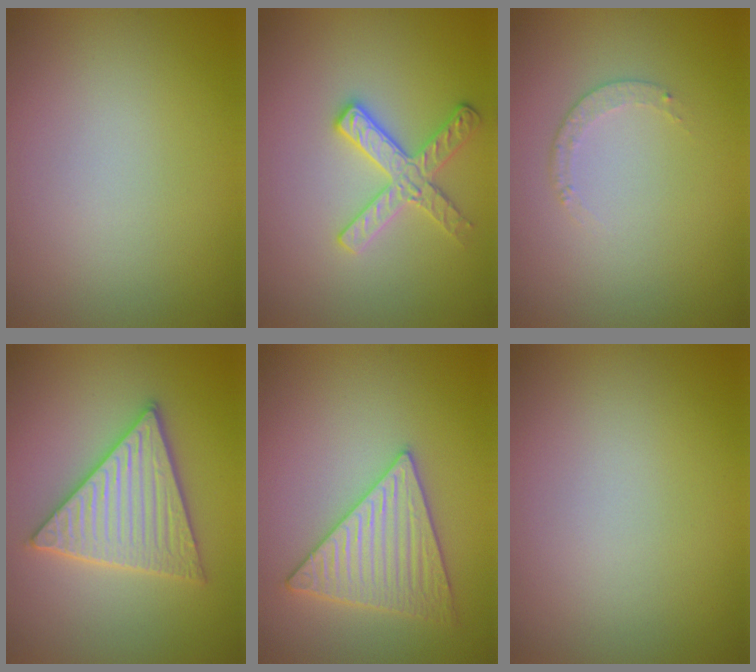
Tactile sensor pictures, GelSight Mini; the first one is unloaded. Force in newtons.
{"total": 2.9, "press": 2.8, "slide": 0.6}
{"total": 0.8, "press": 0.6, "slide": 0.6}
{"total": 5.7, "press": 5.6, "slide": 0.6}
{"total": 4.6, "press": 4.2, "slide": 1.9}
{"total": 0.0}